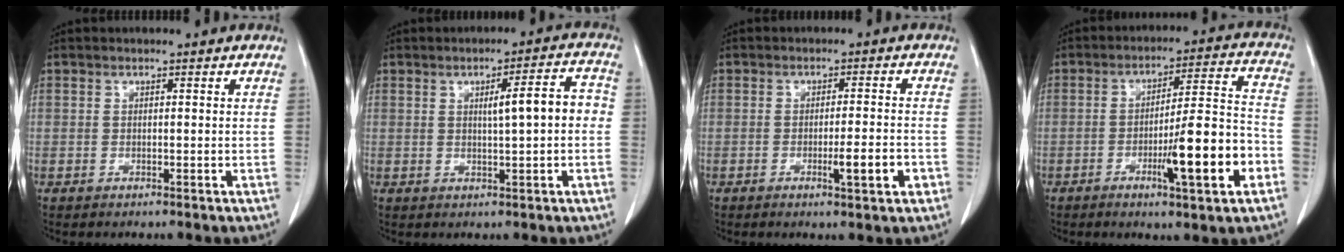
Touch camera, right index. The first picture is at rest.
{"total": 6.3, "force": [0.2, 0.8, 6.2], "torque": [-0.090, 0.018, 0.003]}
{"total": 4.7, "force": [-1.8, 0.4, 4.4], "torque": [-0.065, -0.002, -0.023]}
{"total": 13.1, "force": [-4.8, 0.8, 12.1], "torque": [-0.187, 0.002, -0.070]}